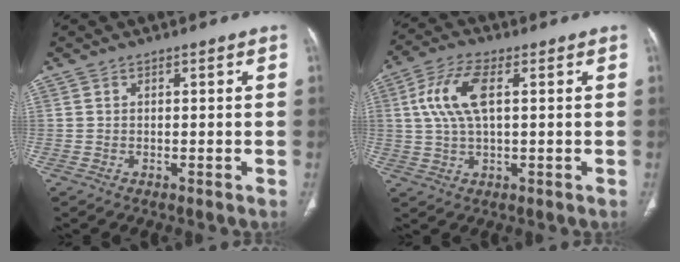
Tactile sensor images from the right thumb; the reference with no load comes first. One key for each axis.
{"total": 9.8, "fx": 2.1, "fy": 4.4, "fz": 8.5, "tx": -0.185, "ty": 0.012, "tz": 0.039}